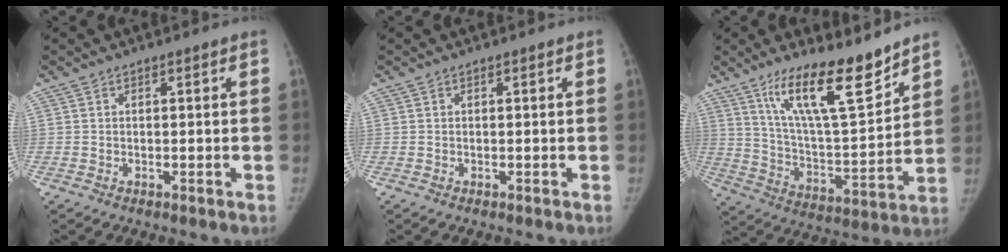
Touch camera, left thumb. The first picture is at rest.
{"total": 0.0}
{"total": 17.4, "force": [12.2, 4.1, 11.6], "torque": [-0.168, -0.081, 0.220]}